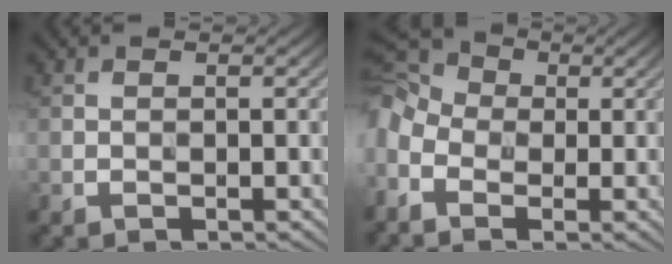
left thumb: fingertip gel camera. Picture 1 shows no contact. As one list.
[{"total": 9.5, "force": [-1.9, 7.1, 6.1], "torque": [-0.185, -0.001, -0.043]}]